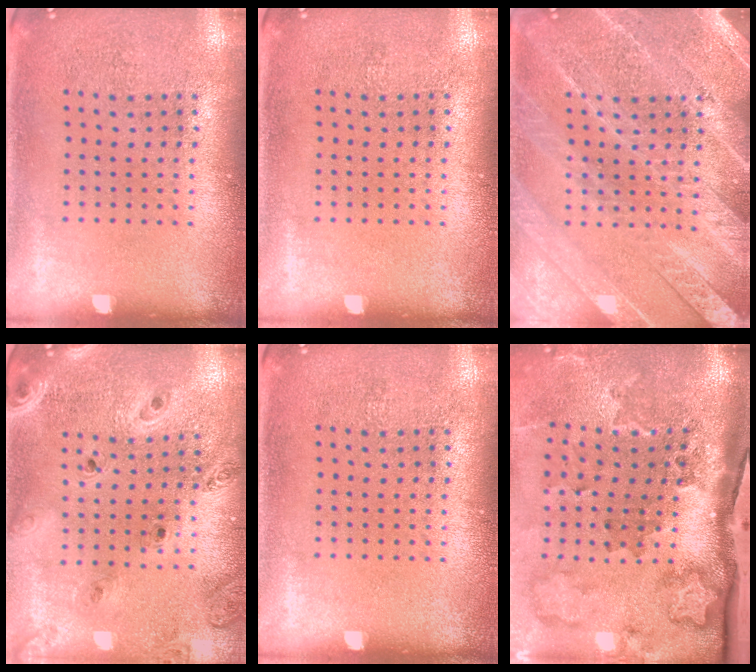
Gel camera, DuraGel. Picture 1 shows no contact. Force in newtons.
{"total": 0.0}
{"total": 3.3, "press": 3.3, "slide": 0.4}
{"total": 1.3, "press": 1.3, "slide": 0.2}
{"total": 0.0}
{"total": 3.7, "press": 2.4, "slide": 2.8}